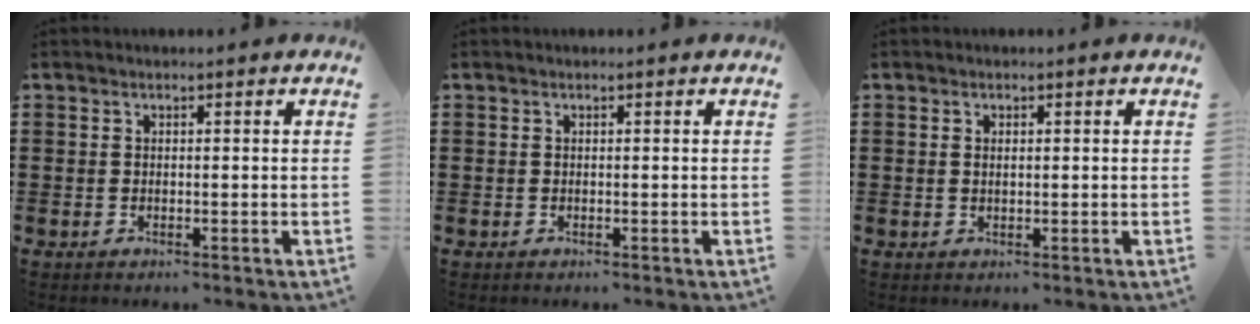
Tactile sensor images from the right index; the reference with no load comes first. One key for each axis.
{"total": 0.0}
{"total": 0.9, "fx": 0.2, "fy": 0.4, "fz": 0.8, "tx": -0.017, "ty": 0.002, "tz": 0.002}